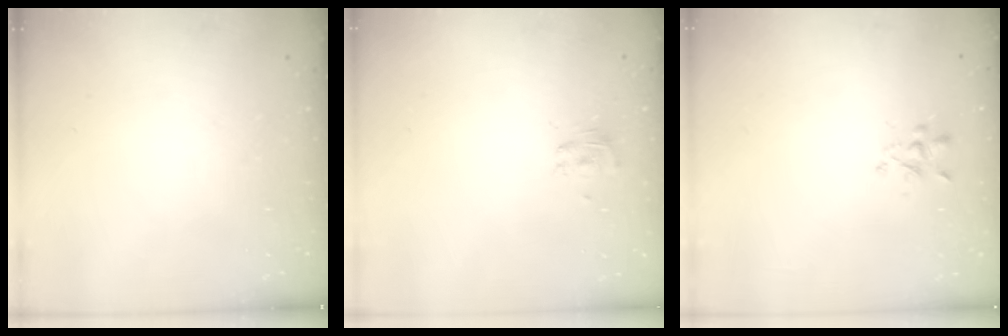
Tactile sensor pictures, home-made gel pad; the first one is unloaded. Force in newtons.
{"total": 2.3, "press": 2.1, "slide": 0.9}
{"total": 2.2, "press": 2.0, "slide": 1.0}